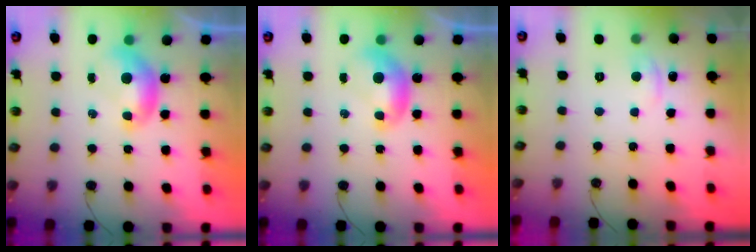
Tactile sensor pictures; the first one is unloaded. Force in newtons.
{"total": 0.0}
{"total": 1.7, "press": 1.6, "slide": 0.6}